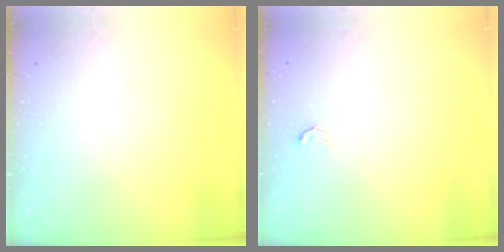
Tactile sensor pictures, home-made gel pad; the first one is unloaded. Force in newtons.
{"total": 2.5, "press": 2.5, "slide": 0.5}